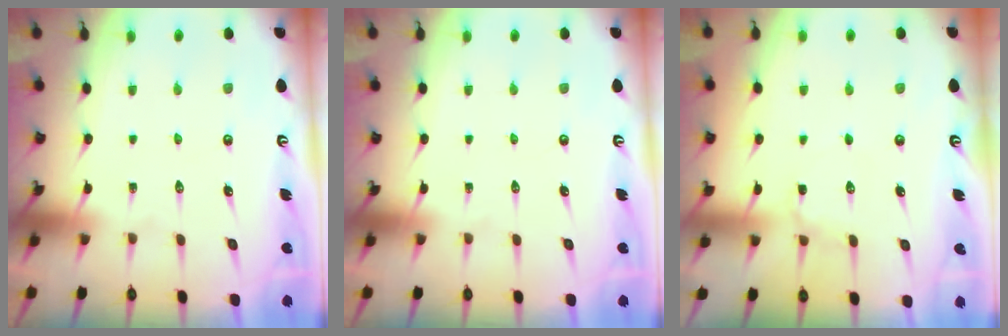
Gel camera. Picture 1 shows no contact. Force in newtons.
{"total": 0.0}
{"total": 3.8, "press": 3.8, "slide": 0.6}